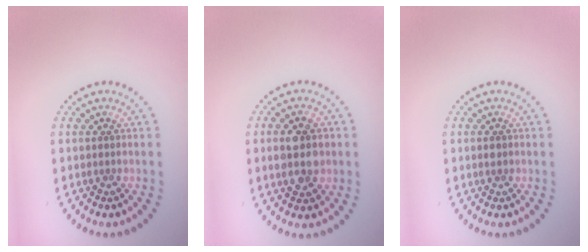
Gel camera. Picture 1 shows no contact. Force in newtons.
{"total": 4.5, "press": 4.5, "slide": 0.1}
{"total": 0.9, "press": 0.9, "slide": 0.0}